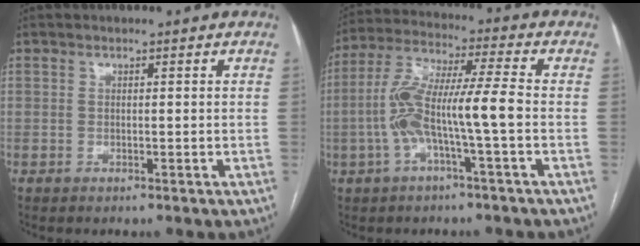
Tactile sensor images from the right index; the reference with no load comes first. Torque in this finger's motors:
{"motor_torque": [1.16, -0.55, 0.41, 0.21]}